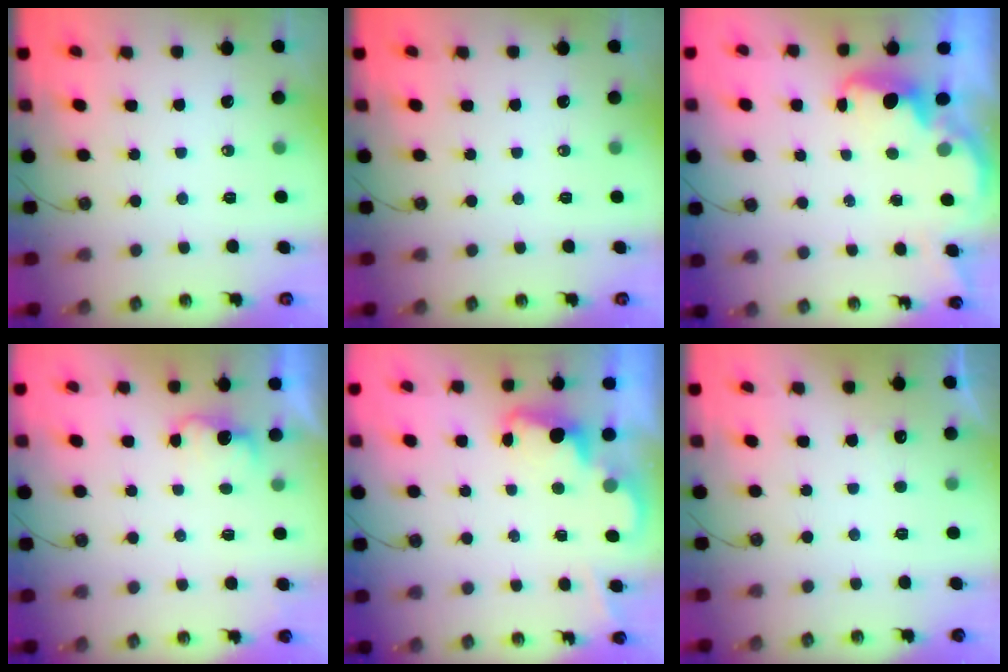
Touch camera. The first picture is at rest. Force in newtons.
{"total": 0.0}
{"total": 1.7, "press": 1.6, "slide": 0.6}
{"total": 2.9, "press": 2.8, "slide": 0.8}
{"total": 2.3, "press": 2.2, "slide": 0.5}
{"total": 2.8, "press": 2.6, "slide": 1.0}